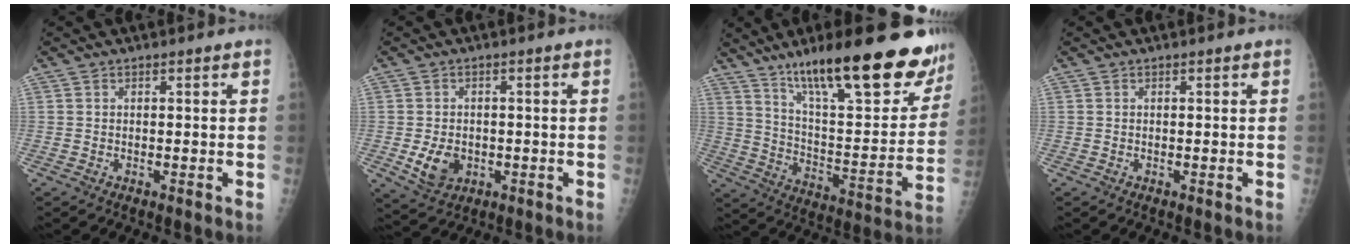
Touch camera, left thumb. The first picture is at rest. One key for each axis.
{"total": 5.7, "fx": -1.2, "fy": 4.3, "fz": 3.5, "tx": -0.050, "ty": -0.003, "tz": -0.008}
{"total": 28.7, "fx": 19.4, "fy": 7.5, "fz": 19.7, "tx": -0.254, "ty": -0.071, "tz": 0.300}
{"total": 0.0}